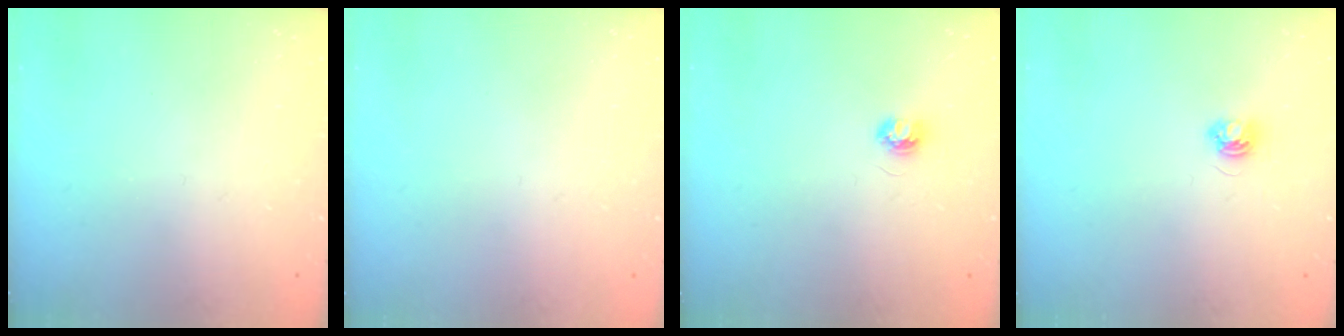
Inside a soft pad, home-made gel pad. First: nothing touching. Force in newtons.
{"total": 0.7, "press": 0.7, "slide": 0.3}
{"total": 3.7, "press": 3.7, "slide": 0.3}
{"total": 3.9, "press": 3.9, "slide": 0.4}